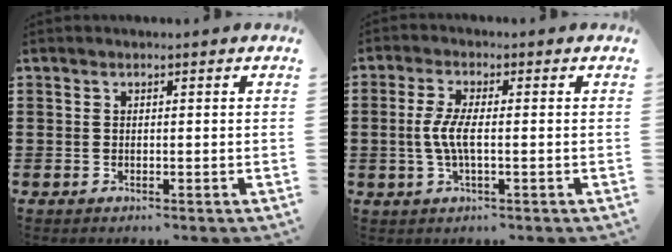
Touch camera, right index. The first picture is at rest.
{"total": 4.7, "force": [-0.5, 1.1, 4.6], "torque": [-0.111, -0.008, -0.021]}